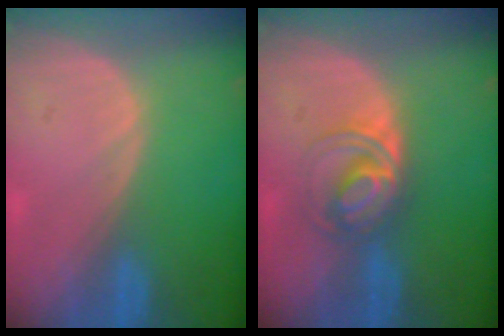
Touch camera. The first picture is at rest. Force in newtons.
{"total": 5.8, "press": 5.4, "slide": 2.0}